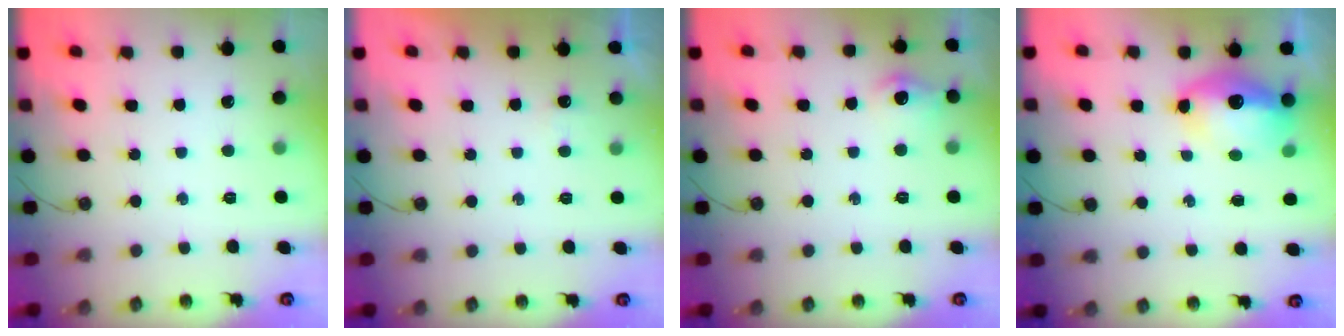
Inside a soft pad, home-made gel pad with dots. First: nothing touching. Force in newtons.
{"total": 3.2, "press": 3.1, "slide": 0.6}
{"total": 8.3, "press": 8.3, "slide": 0.9}
{"total": 12.8, "press": 12.7, "slide": 1.3}